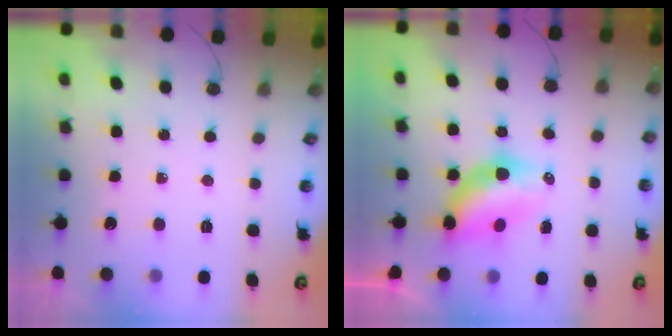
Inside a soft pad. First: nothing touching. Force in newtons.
{"total": 6.7, "press": 6.7, "slide": 0.7}